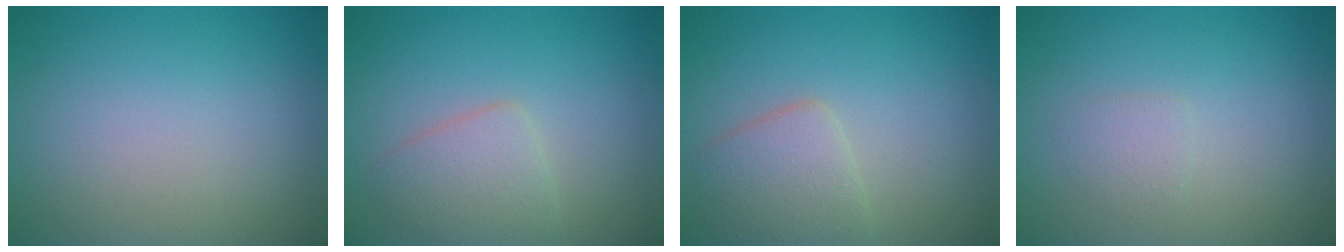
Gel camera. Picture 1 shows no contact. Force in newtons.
{"total": 2.6, "press": 2.6, "slide": 0.2}
{"total": 3.1, "press": 3.1, "slide": 0.1}
{"total": 1.1, "press": 1.1, "slide": 0.0}